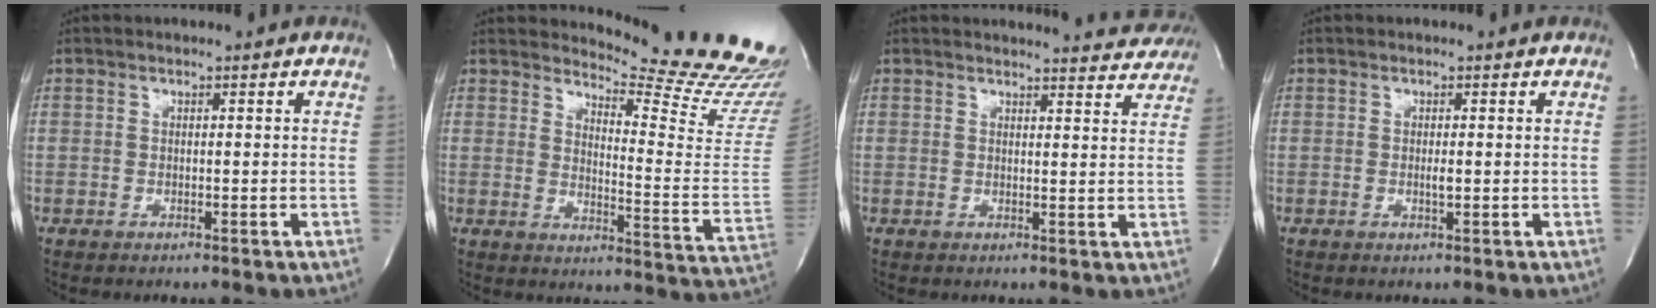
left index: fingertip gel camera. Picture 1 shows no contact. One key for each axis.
{"total": 17.8, "fx": 17.2, "fy": 0.0, "fz": 4.8, "tx": -0.072, "ty": -0.162, "tz": 0.192}
{"total": 9.8, "fx": 9.7, "fy": 1.4, "fz": 0.9, "tx": 0.008, "ty": -0.035, "tz": 0.084}
{"total": 1.0, "fx": -0.7, "fy": 0.1, "fz": 0.6, "tx": -0.014, "ty": -0.011, "tz": -0.012}